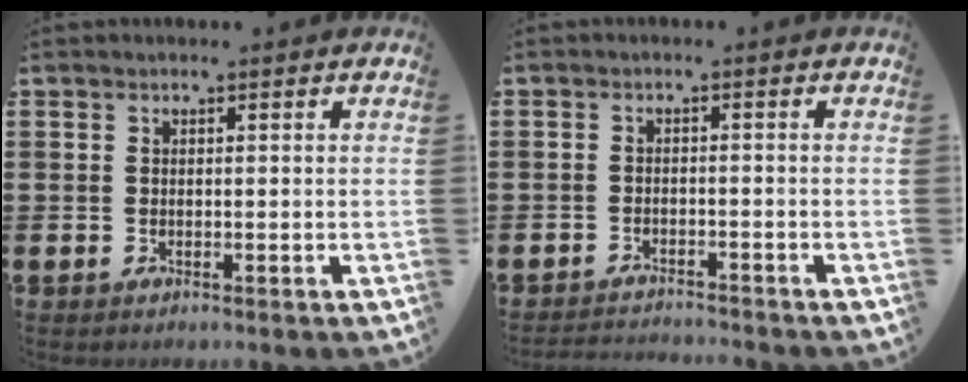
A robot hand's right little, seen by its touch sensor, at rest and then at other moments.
{"total": 1.8, "force": [-1.8, -0.2, -0.1], "torque": [-0.001, 0.003, -0.039]}